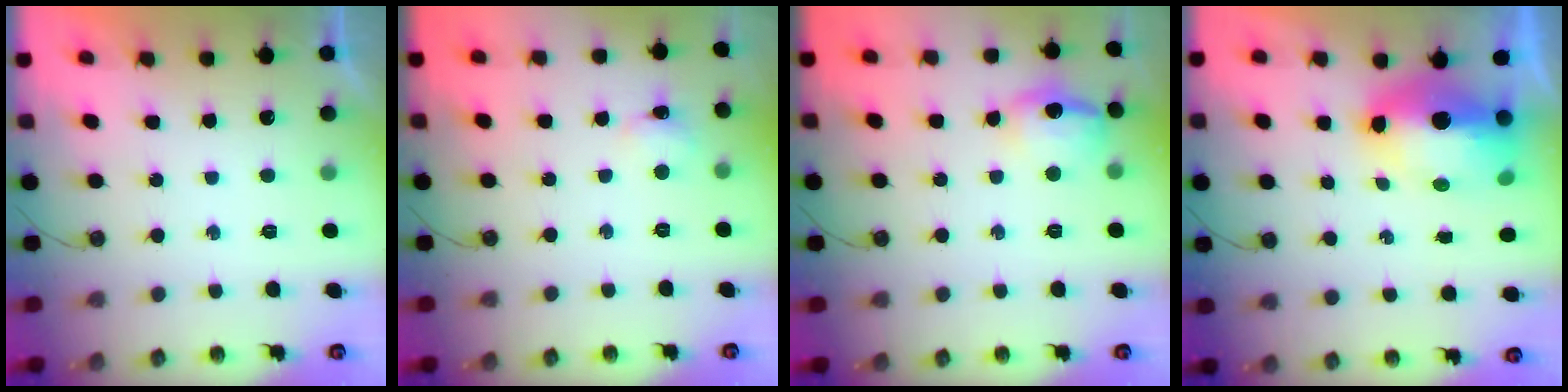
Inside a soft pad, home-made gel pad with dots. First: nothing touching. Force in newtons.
{"total": 3.2, "press": 3.2, "slide": 0.6}
{"total": 12.8, "press": 12.7, "slide": 0.9}
{"total": 11.2, "press": 11.1, "slide": 1.5}